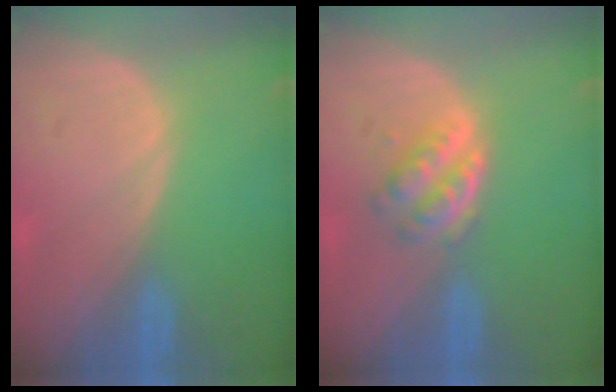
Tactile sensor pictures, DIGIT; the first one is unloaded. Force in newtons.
{"total": 4.8, "press": 4.4, "slide": 1.9}